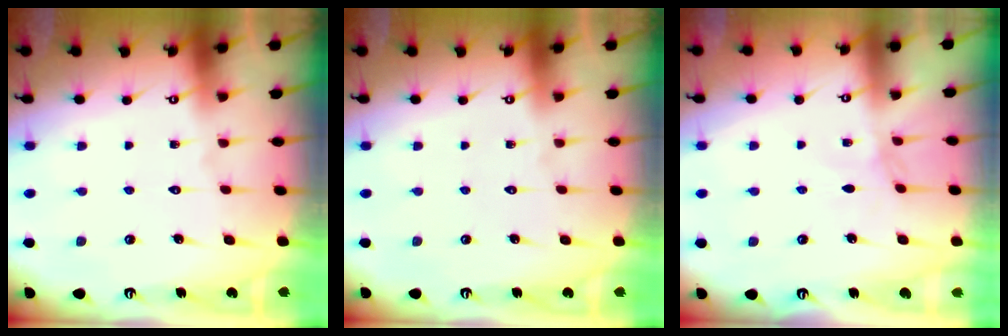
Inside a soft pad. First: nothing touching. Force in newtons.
{"total": 0.0}
{"total": 2.2, "press": 2.1, "slide": 0.4}